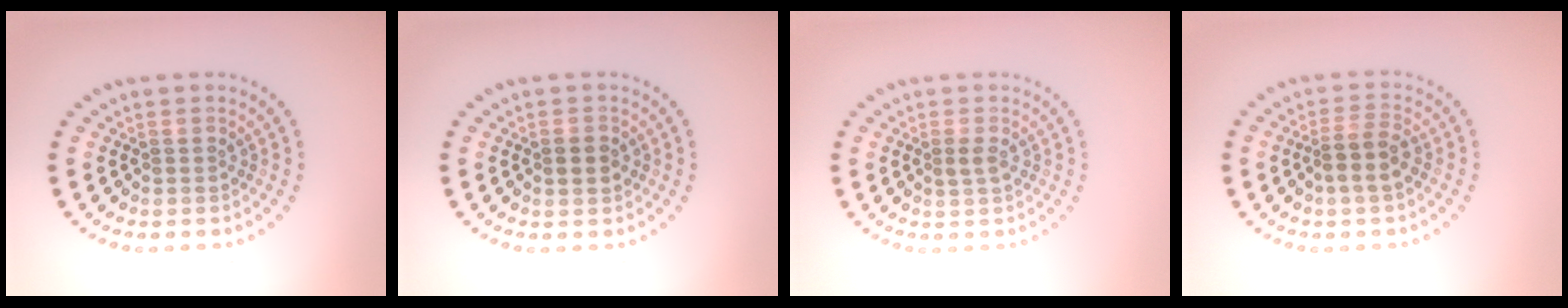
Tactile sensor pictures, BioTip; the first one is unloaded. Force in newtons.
{"total": 2.1, "press": 2.1, "slide": 0.1}
{"total": 1.1, "press": 1.1, "slide": 0.2}
{"total": 2.5, "press": 2.2, "slide": 1.2}